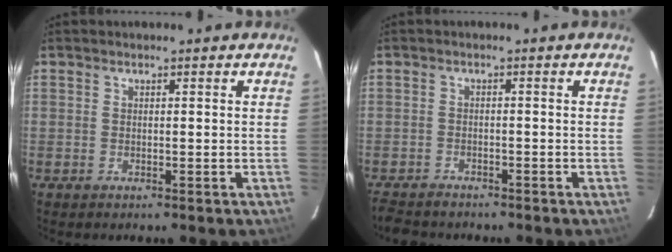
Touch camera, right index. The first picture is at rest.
{"total": 6.5, "force": [-5.7, 2.5, 1.7], "torque": [-0.053, -0.007, -0.094]}